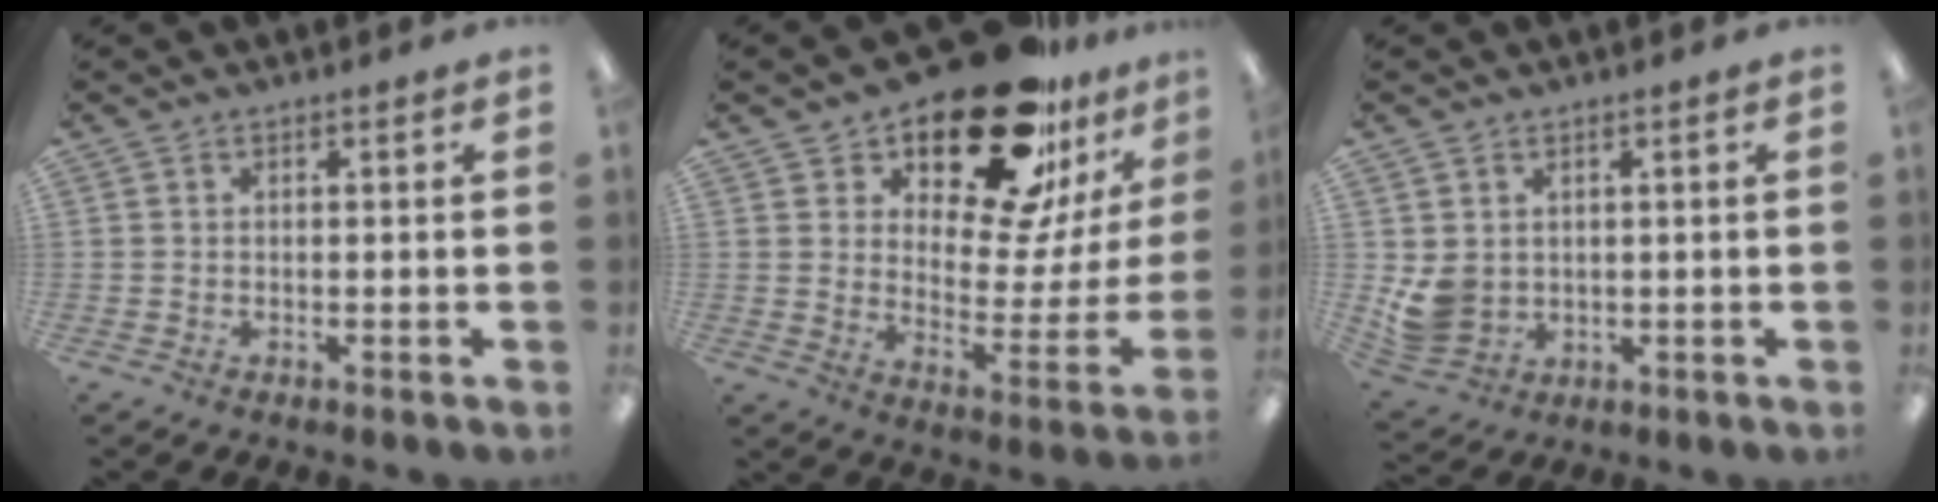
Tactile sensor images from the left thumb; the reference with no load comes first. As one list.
[{"total": 23.5, "force": [18.5, 8.0, 11.9], "torque": [-0.186, -0.125, 0.314]}, {"total": 5.9, "force": [1.5, 5.2, 2.5], "torque": [-0.058, -0.004, 0.034]}]